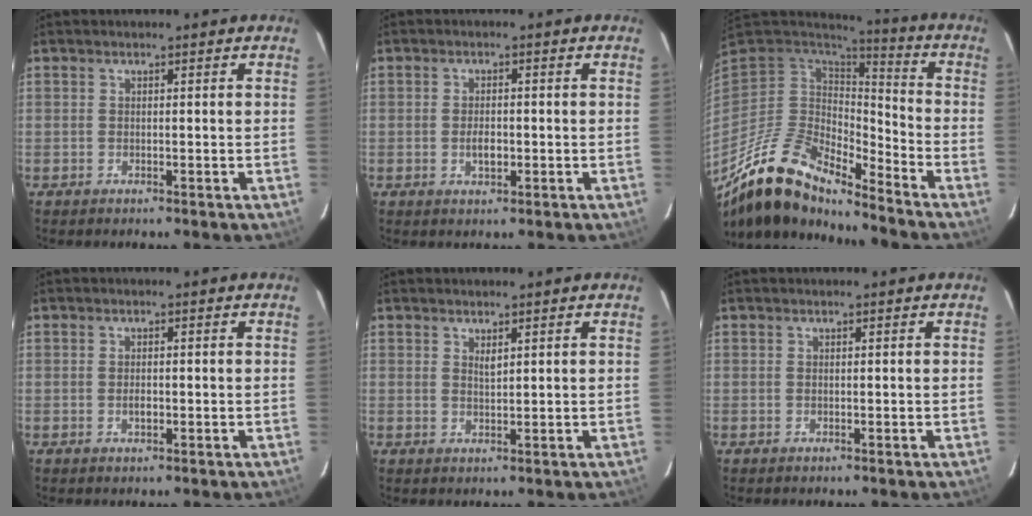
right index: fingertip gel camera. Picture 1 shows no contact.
{"total": 2.7, "force": [-0.7, 1.4, 2.2], "torque": [-0.039, 0.000, -0.011]}
{"total": 17.9, "force": [-14.3, 4.7, 9.7], "torque": [-0.185, -0.032, -0.272]}
{"total": 1.4, "force": [-0.4, 0.8, 1.1], "torque": [-0.020, 0.001, -0.007]}
{"total": 1.3, "force": [0.9, 0.4, 1.0], "torque": [-0.016, 0.000, 0.016]}
{"total": 0.0}